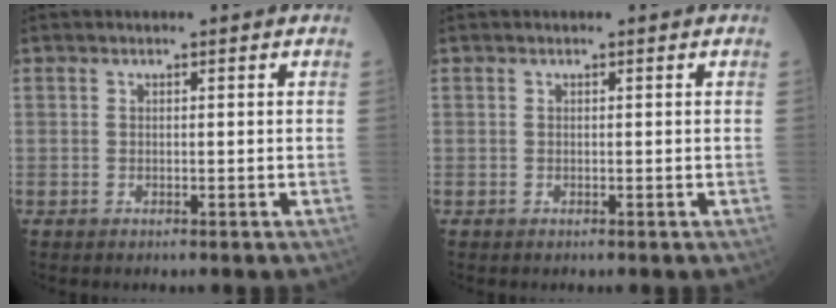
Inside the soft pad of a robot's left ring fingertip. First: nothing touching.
{"total": 0.0}